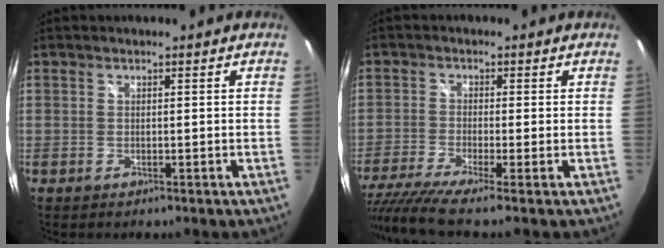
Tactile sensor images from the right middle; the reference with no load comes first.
{"total": 8.2, "force": [-6.7, -1.3, 4.4], "torque": [-0.103, -0.038, -0.128]}